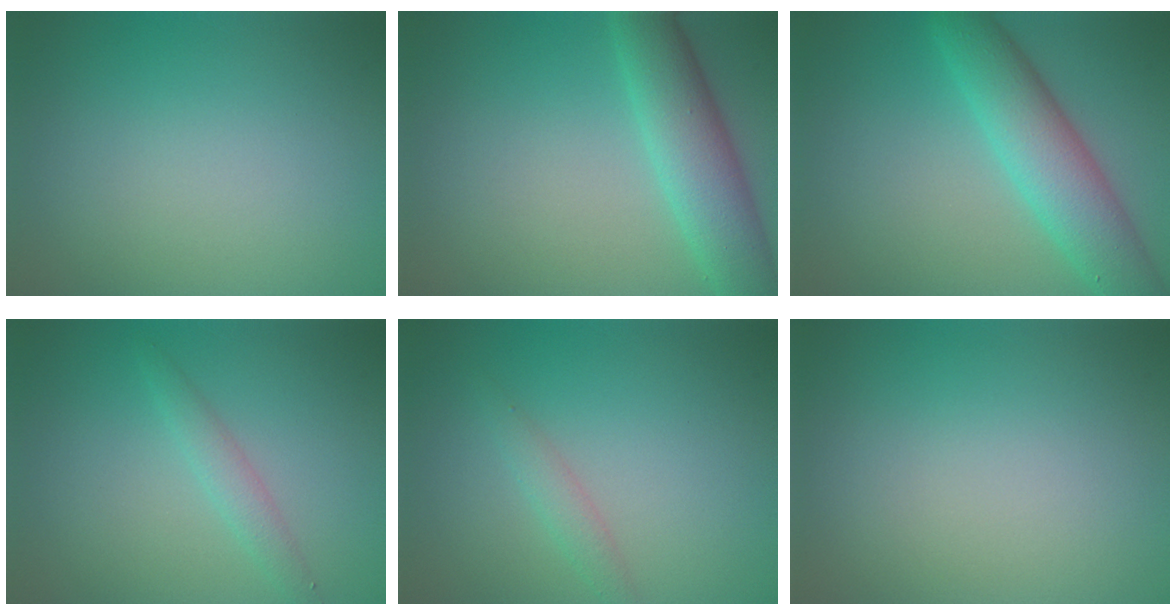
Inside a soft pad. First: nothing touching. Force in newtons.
{"total": 5.5, "press": 5.5, "slide": 0.2}
{"total": 6.4, "press": 6.4, "slide": 0.3}
{"total": 1.6, "press": 1.6, "slide": 0.0}
{"total": 1.3, "press": 1.3, "slide": 0.0}
{"total": 0.0}